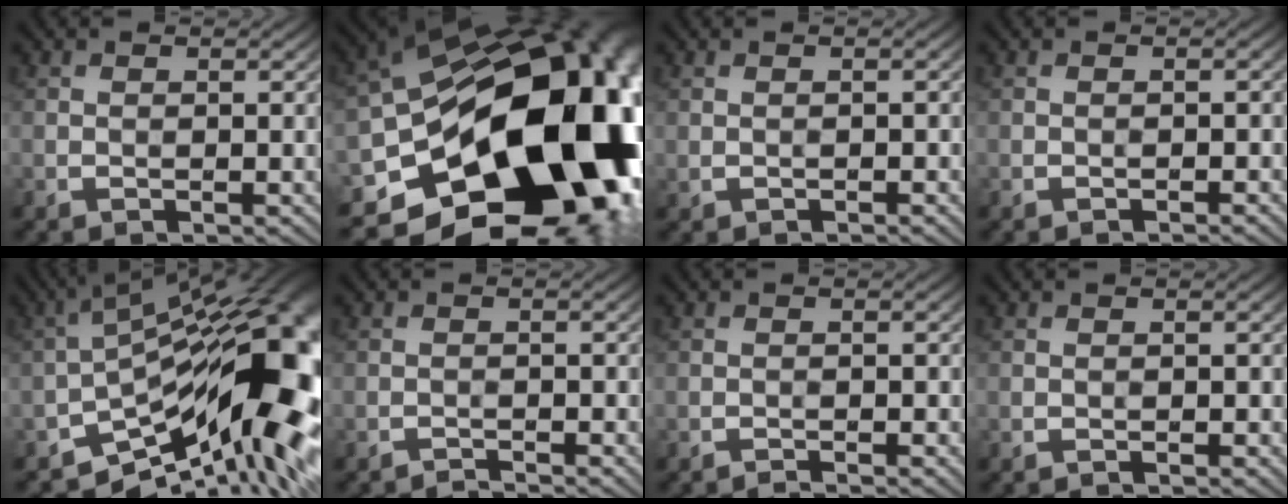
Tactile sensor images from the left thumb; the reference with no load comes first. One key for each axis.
{"total": 23.0, "fx": -5.2, "fy": 15.4, "fz": 16.2, "tx": -0.283, "ty": -0.068, "tz": -0.055}
{"total": 0.8, "fx": -0.4, "fy": 0.5, "fz": 0.5, "tx": -0.010, "ty": -0.001, "tz": -0.006}
{"total": 0.6, "fx": -0.5, "fy": 0.1, "fz": 0.3, "tx": -0.002, "ty": 0.002, "tz": -0.008}
{"total": 18.4, "fx": -6.7, "fy": 7.9, "fz": 15.2, "tx": -0.207, "ty": -0.005, "tz": -0.118}
{"total": 1.5, "fx": -1.5, "fy": 0.1, "fz": 0.3, "tx": 0.000, "ty": 0.003, "tz": -0.030}
{"total": 1.2, "fx": -1.1, "fy": 0.1, "fz": 0.5, "tx": -0.005, "ty": 0.003, "tz": -0.021}
{"total": 0.7, "fx": -0.6, "fy": 0.1, "fz": 0.3, "tx": -0.002, "ty": 0.002, "tz": -0.010}